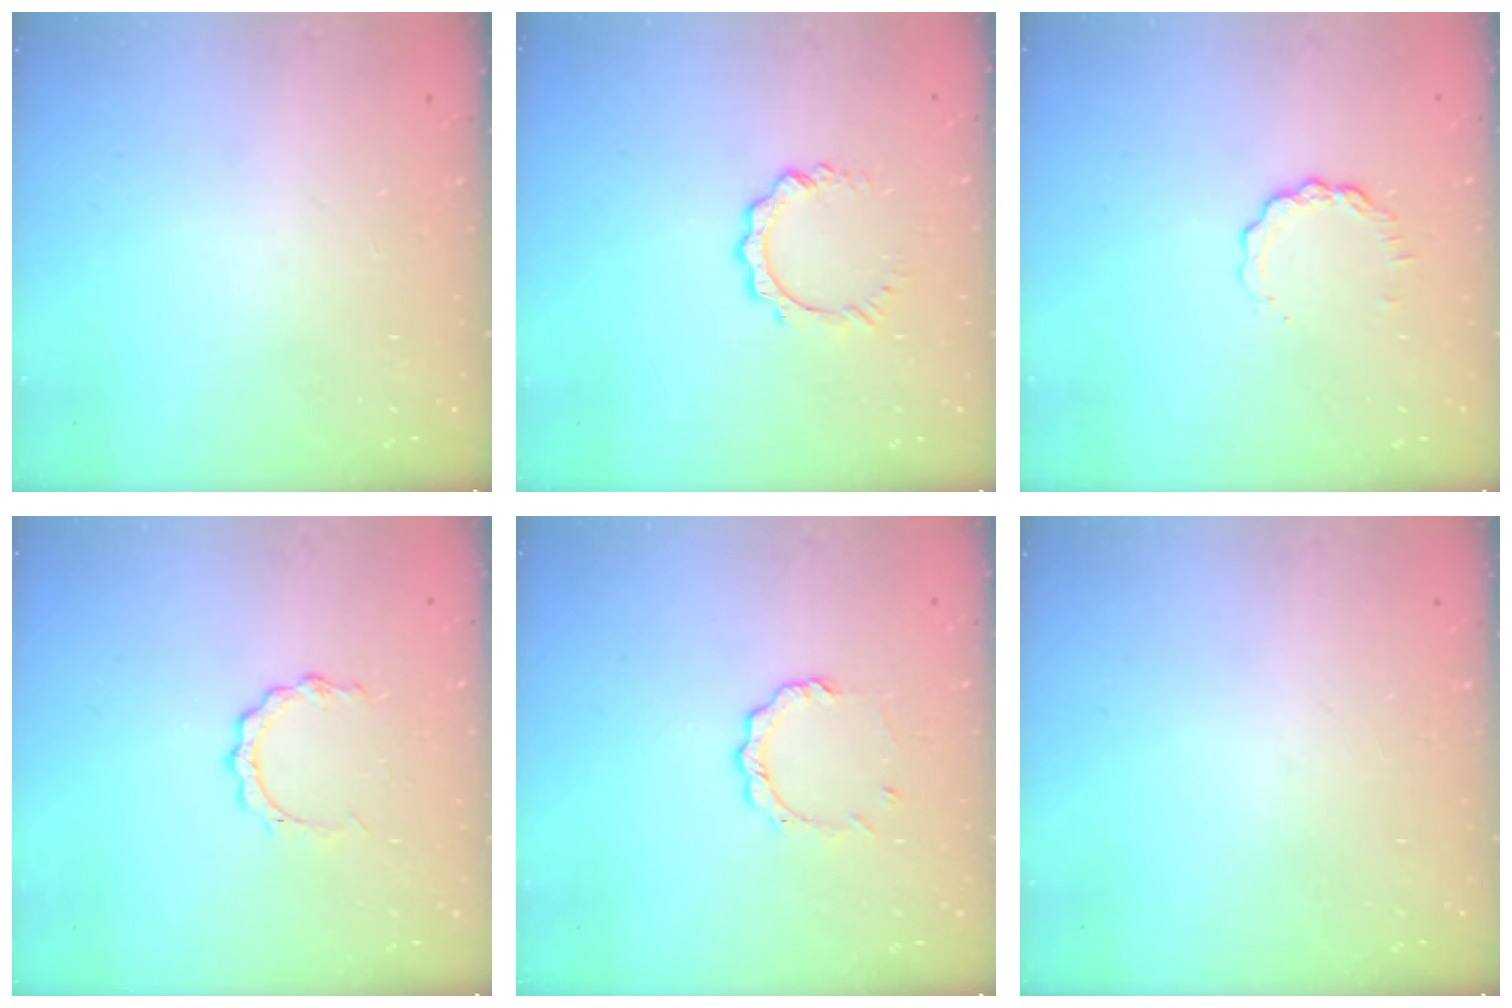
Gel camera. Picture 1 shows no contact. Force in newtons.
{"total": 5.9, "press": 5.9, "slide": 0.5}
{"total": 3.8, "press": 3.7, "slide": 0.3}
{"total": 4.2, "press": 4.2, "slide": 0.4}
{"total": 5.5, "press": 5.5, "slide": 0.5}
{"total": 0.0}